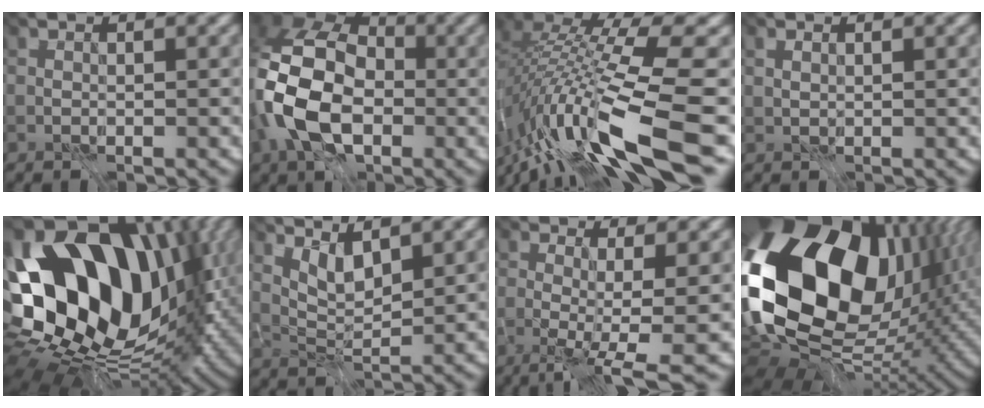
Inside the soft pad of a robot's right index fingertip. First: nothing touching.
{"total": 11.6, "force": [-4.1, 7.3, 8.0], "torque": [-0.190, -0.022, -0.063]}
{"total": 14.4, "force": [-8.5, 1.4, 11.5], "torque": [-0.232, 0.007, -0.127]}
{"total": 1.0, "force": [0.4, 0.7, 0.6], "torque": [-0.027, -0.003, 0.016]}
{"total": 18.8, "force": [1.0, 12.5, 14.0], "torque": [-0.243, -0.029, 0.064]}
{"total": 0.9, "force": [0.0, -0.4, 0.7], "torque": [-0.026, -0.022, 0.027]}
{"total": 8.2, "force": [-2.9, 2.3, 7.4], "torque": [-0.089, -0.018, -0.019]}
{"total": 19.1, "force": [1.6, 12.3, 14.5], "torque": [-0.289, -0.021, 0.060]}